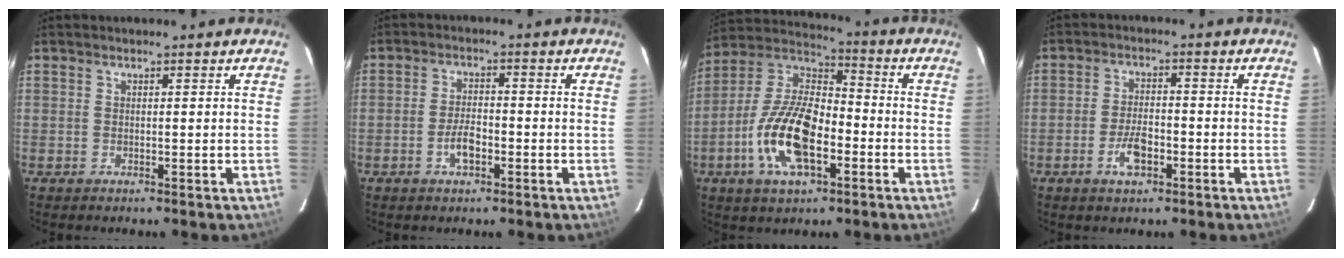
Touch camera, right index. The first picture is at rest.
{"total": 4.2, "force": [-1.9, 1.9, 3.2], "torque": [-0.067, 0.003, -0.034]}
{"total": 16.8, "force": [-5.8, 7.7, 13.8], "torque": [-0.285, 0.002, -0.112]}
{"total": 5.4, "force": [-2.5, 2.4, 4.1], "torque": [-0.088, 0.002, -0.044]}